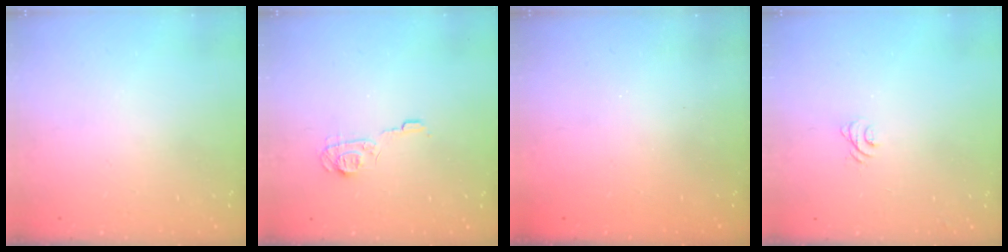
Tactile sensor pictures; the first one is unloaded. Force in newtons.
{"total": 6.5, "press": 6.4, "slide": 0.7}
{"total": 2.4, "press": 2.3, "slide": 0.8}
{"total": 6.4, "press": 6.4, "slide": 0.6}